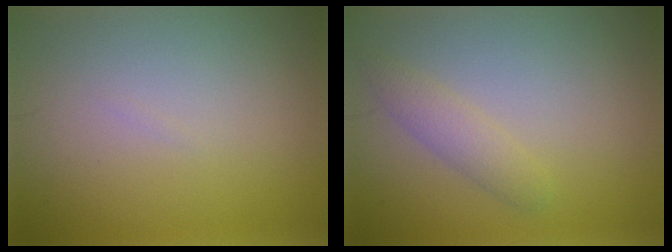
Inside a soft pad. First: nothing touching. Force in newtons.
{"total": 1.9, "press": 1.9, "slide": 0.1}